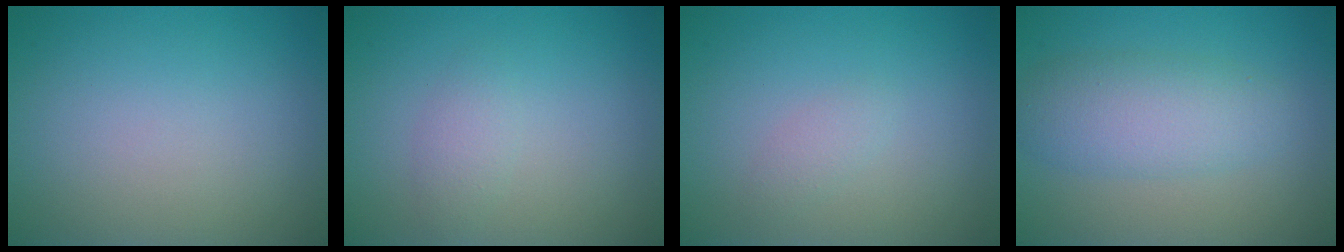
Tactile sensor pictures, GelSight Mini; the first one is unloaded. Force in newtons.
{"total": 1.4, "press": 1.4, "slide": 0.0}
{"total": 1.0, "press": 1.0, "slide": 0.1}
{"total": 4.4, "press": 4.4, "slide": 0.1}